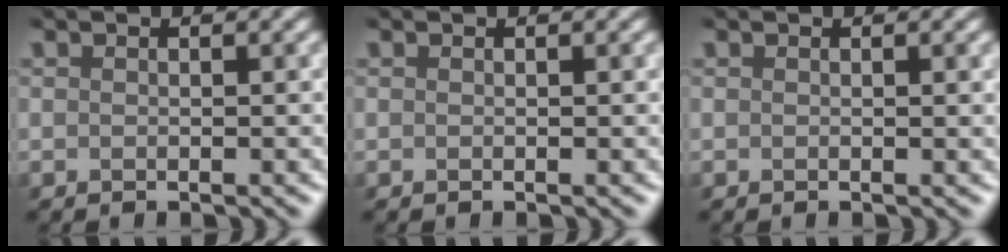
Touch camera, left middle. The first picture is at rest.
{"total": 0.0}
{"total": 0.7, "force": [0.0, 0.1, 0.6], "torque": [-0.008, -0.002, 0.000]}